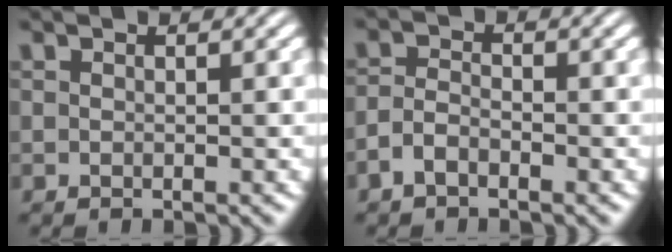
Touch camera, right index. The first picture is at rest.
{"total": 1.7, "force": [-1.5, 0.3, 0.7], "torque": [-0.007, -0.008, -0.023]}